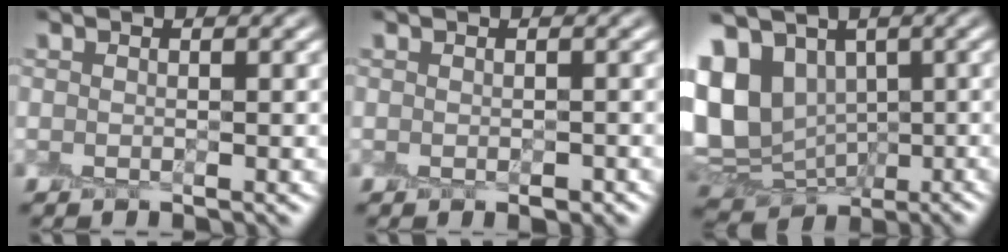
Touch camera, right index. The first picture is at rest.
{"total": 1.1, "force": [-0.5, 0.6, 0.8], "torque": [-0.011, -0.001, -0.007]}
{"total": 9.4, "force": [1.8, 7.2, 5.8], "torque": [-0.136, 0.005, 0.028]}